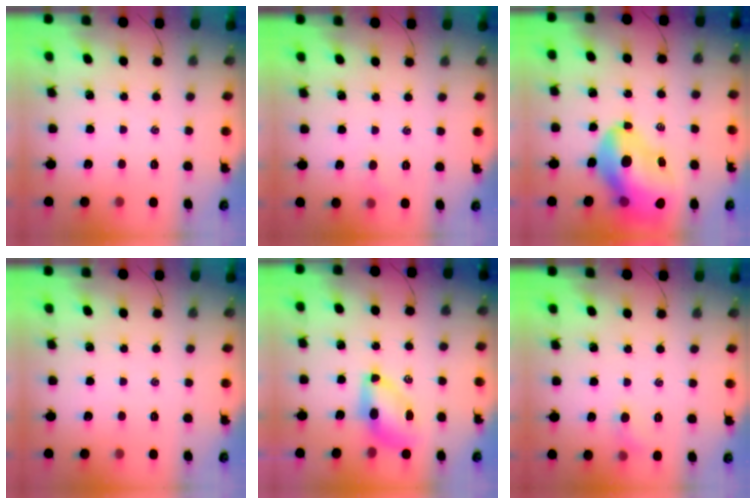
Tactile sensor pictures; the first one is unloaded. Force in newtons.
{"total": 2.6, "press": 2.4, "slide": 0.8}
{"total": 17.3, "press": 16.5, "slide": 5.1}
{"total": 0.0}
{"total": 7.3, "press": 7.2, "slide": 1.3}
{"total": 5.1, "press": 4.8, "slide": 1.6}